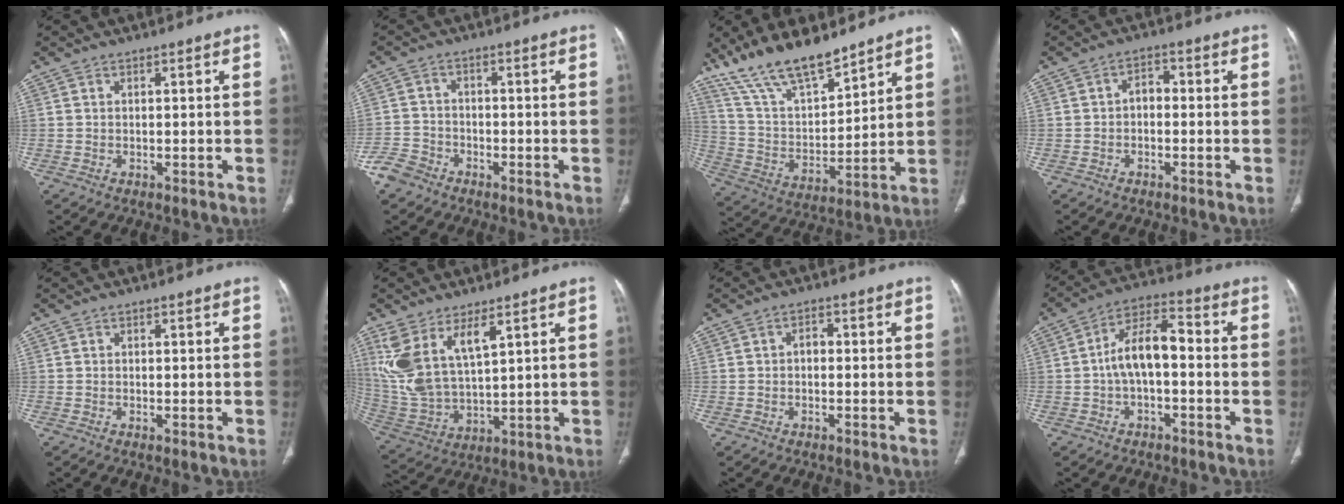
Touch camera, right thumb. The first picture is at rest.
{"total": 4.5, "force": [-3.3, 2.9, 0.9], "torque": [-0.008, 0.015, -0.070]}
{"total": 16.8, "force": [13.5, 5.0, 8.6], "torque": [-0.129, -0.067, 0.259]}
{"total": 2.9, "force": [-0.6, 2.0, 2.0], "torque": [-0.020, 0.017, -0.020]}
{"total": 0.5, "force": [-0.2, 0.1, 0.4], "torque": [-0.011, -0.002, -0.005]}
{"total": 12.7, "force": [6.4, 5.3, 9.6], "torque": [-0.205, -0.026, 0.147]}
{"total": 2.0, "force": [-0.3, 1.3, 1.5], "torque": [-0.017, 0.010, -0.009]}
{"total": 9.5, "force": [-1.1, 4.7, 8.1], "torque": [-0.140, 0.041, -0.030]}